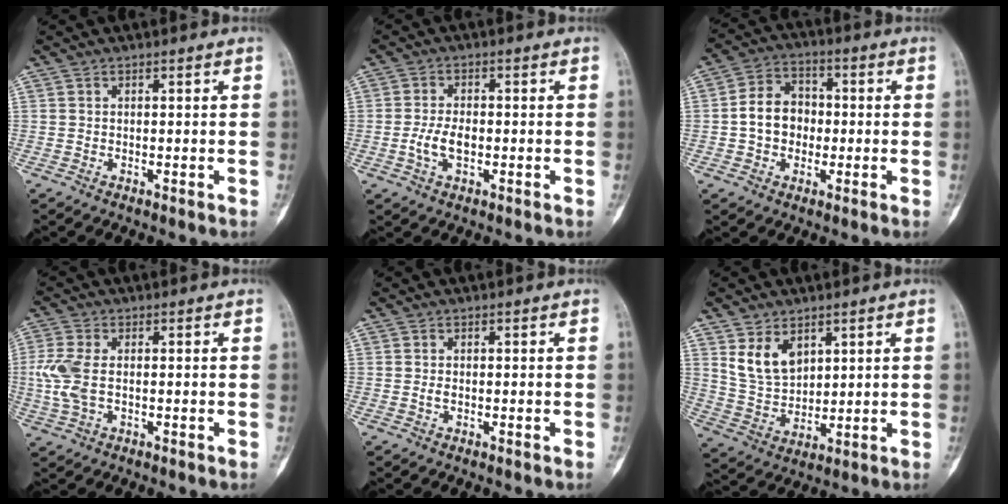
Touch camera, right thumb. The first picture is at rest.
{"total": 4.8, "force": [-1.0, 2.6, 3.9], "torque": [-0.081, 0.007, -0.019]}
{"total": 8.7, "force": [-0.8, 7.1, 5.0], "torque": [-0.060, 0.026, -0.023]}
{"total": 6.9, "force": [-0.1, 3.9, 5.6], "torque": [-0.154, 0.003, -0.003]}
{"total": 0.8, "force": [-0.1, 0.4, 0.7], "torque": [-0.017, -0.001, -0.001]}
{"total": 8.4, "force": [4.2, 5.4, 4.8], "torque": [-0.073, -0.026, 0.096]}